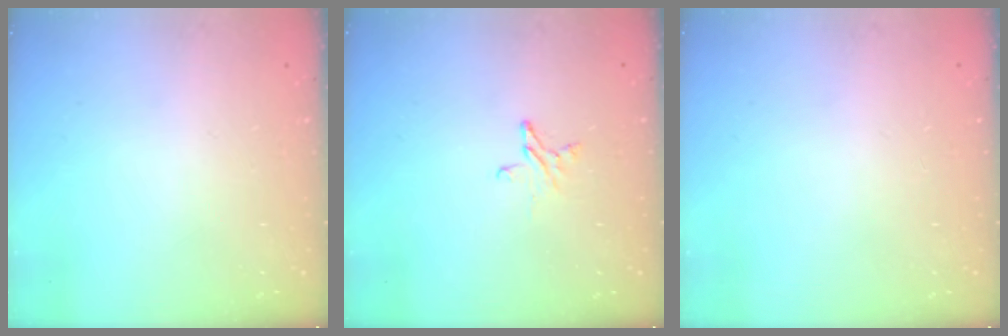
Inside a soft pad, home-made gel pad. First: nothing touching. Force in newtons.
{"total": 4.0, "press": 4.0, "slide": 0.3}
{"total": 0.0}